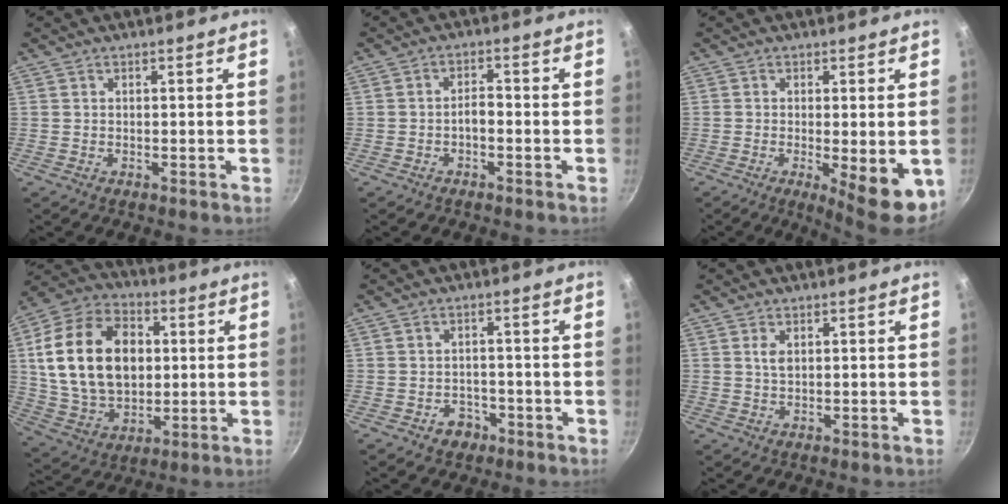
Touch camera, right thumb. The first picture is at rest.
{"total": 2.5, "force": [-1.2, 1.2, 1.9], "torque": [-0.024, 0.021, -0.022]}
{"total": 9.8, "force": [-2.4, 2.7, 9.1], "torque": [-0.111, -0.011, -0.023]}
{"total": 23.2, "force": [3.1, 16.1, 16.4], "torque": [-0.275, 0.009, 0.057]}
{"total": 3.8, "force": [-2.0, 3.0, 1.2], "torque": [0.001, 0.020, -0.022]}
{"total": 2.1, "force": [0.6, 1.2, 1.6], "torque": [-0.027, -0.002, 0.011]}